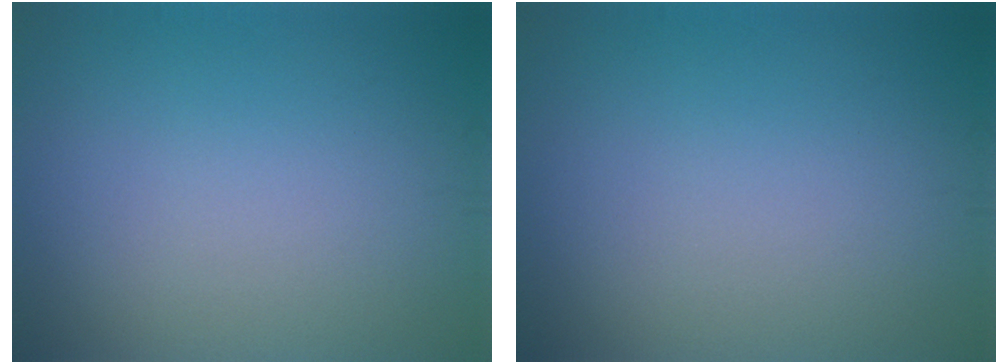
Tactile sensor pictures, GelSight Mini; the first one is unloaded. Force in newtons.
{"total": 0.0}